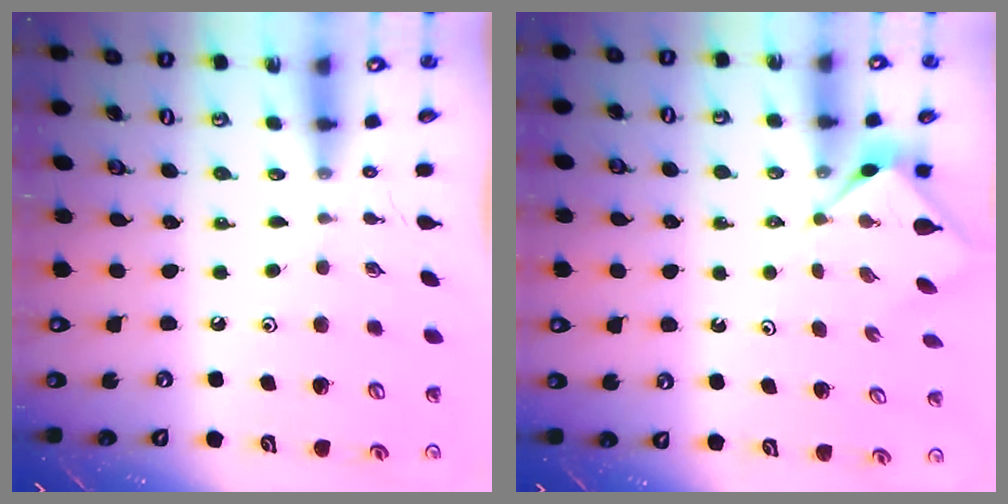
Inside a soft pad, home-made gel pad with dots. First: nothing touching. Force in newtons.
{"total": 3.2, "press": 3.2, "slide": 0.3}